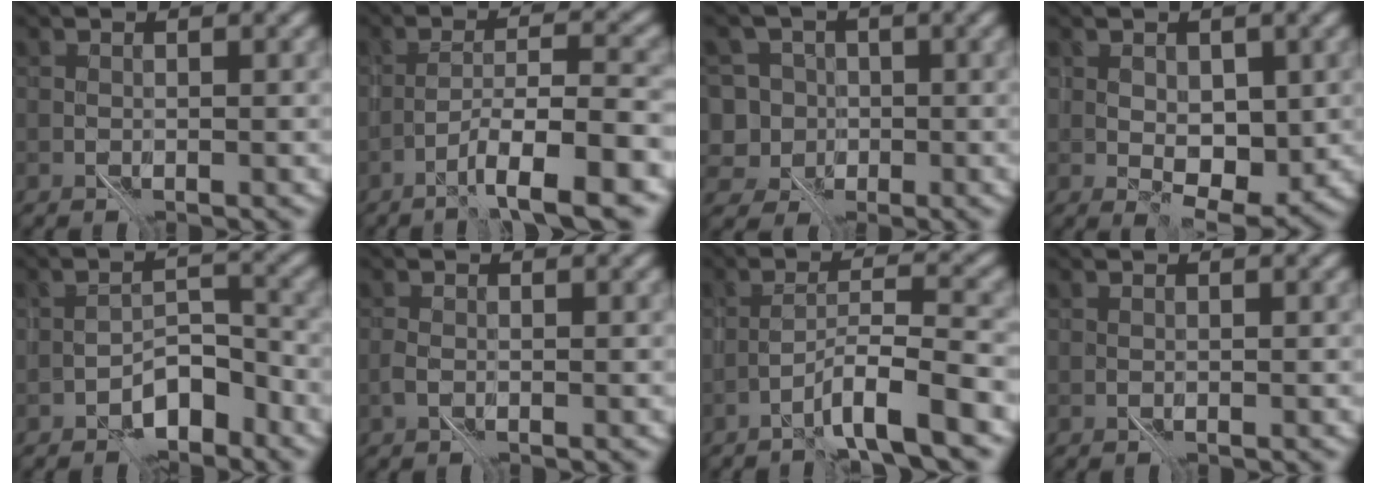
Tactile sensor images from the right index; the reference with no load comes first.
{"total": 5.8, "force": [-3.3, 0.3, 4.8], "torque": [-0.065, 0.018, -0.058]}
{"total": 7.8, "force": [0.2, 7.4, 2.4], "torque": [-0.049, 0.032, -0.036]}
{"total": 2.7, "force": [0.7, 1.6, 2.1], "torque": [-0.029, -0.004, 0.014]}
{"total": 4.1, "force": [-3.0, 1.7, 2.2], "torque": [-0.022, 0.013, -0.052]}
{"total": 1.1, "force": [-0.6, 0.7, 0.6], "torque": [-0.013, -0.002, -0.014]}
{"total": 4.4, "force": [-2.8, -0.3, 3.3], "torque": [-0.049, 0.019, -0.057]}
{"total": 0.0}